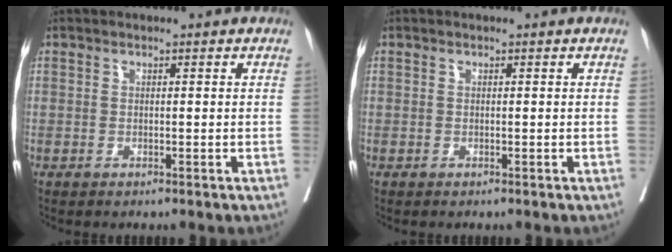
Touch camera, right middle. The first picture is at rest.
{"total": 0.0}